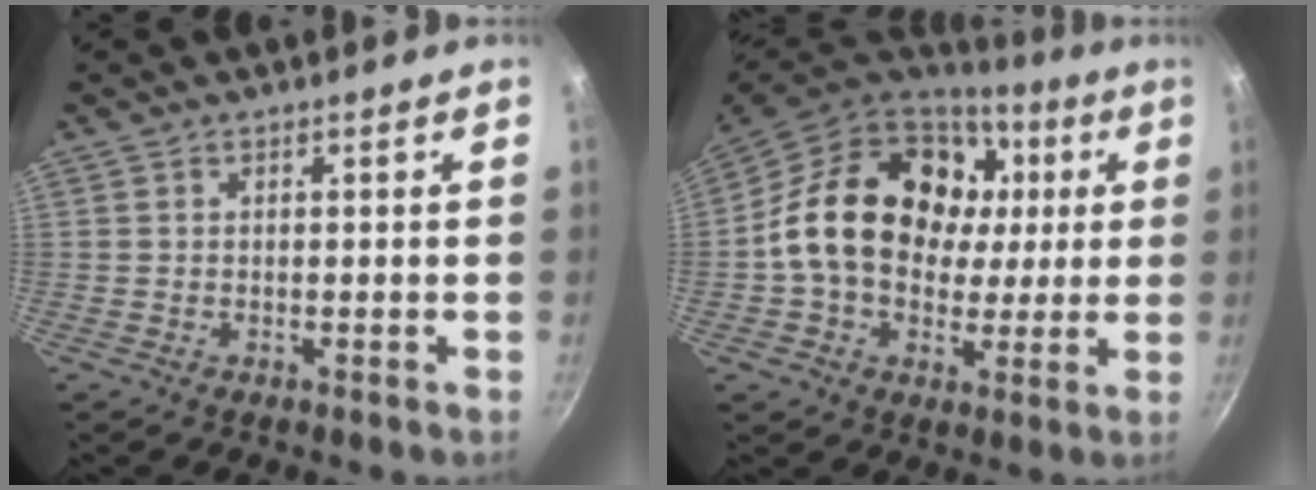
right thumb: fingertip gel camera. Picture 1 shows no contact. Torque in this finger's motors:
{"motor_torque": [-0.84, 2.53, 1.74, -0.44, 0.20]}